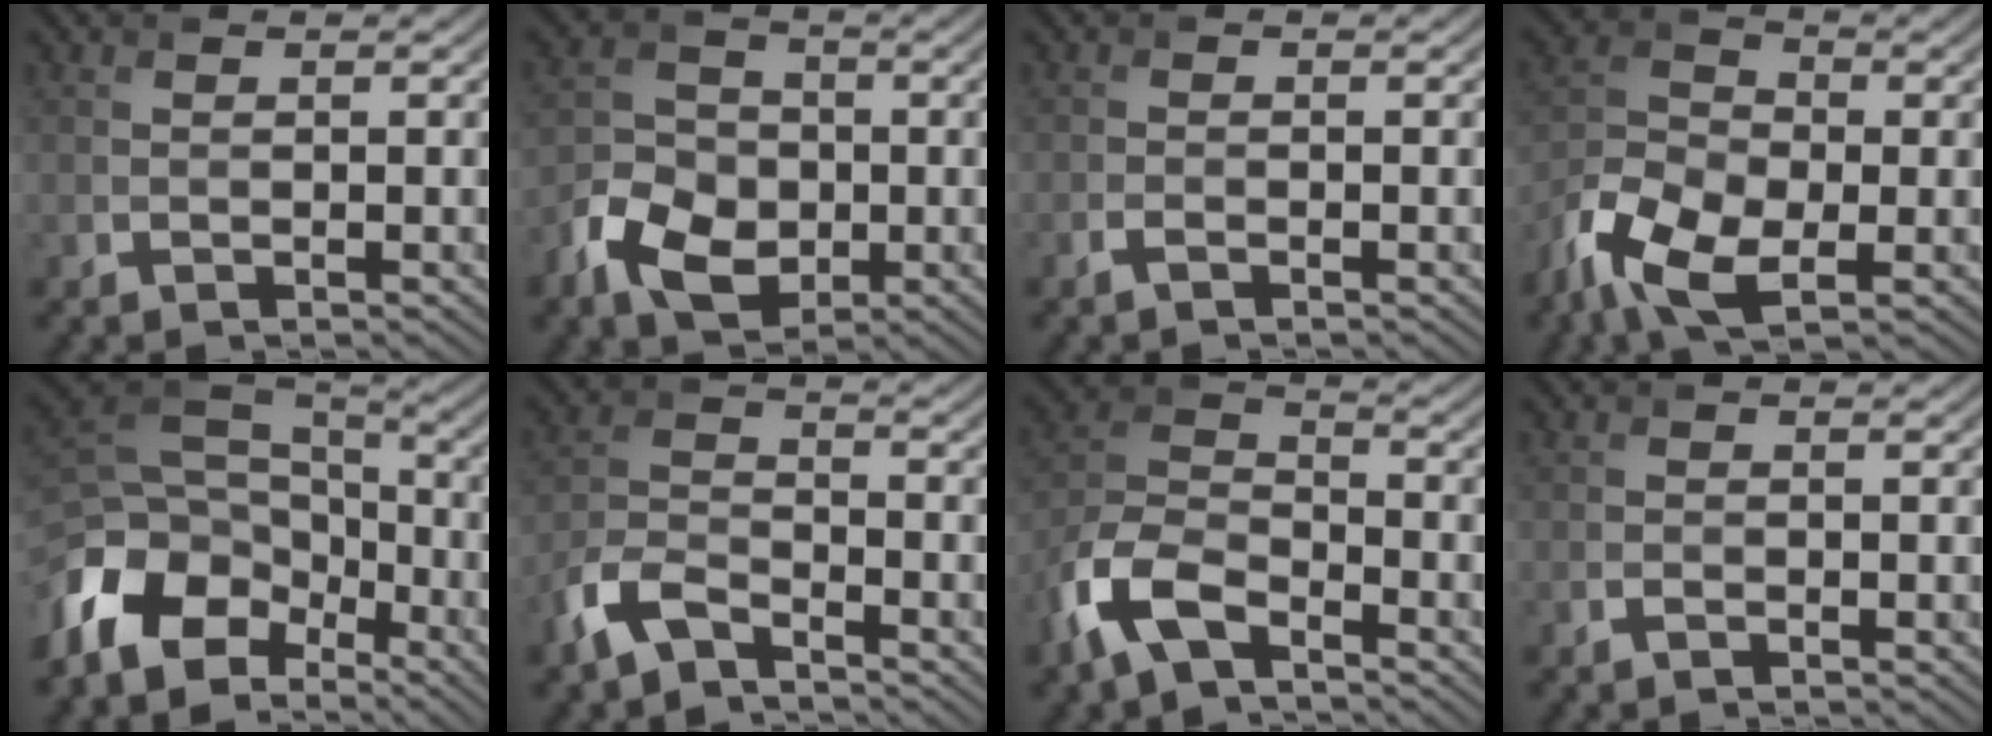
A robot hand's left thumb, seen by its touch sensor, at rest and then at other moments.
{"total": 7.6, "force": [-3.1, 5.5, 4.1], "torque": [-0.090, -0.009, -0.069]}
{"total": 1.0, "force": [-0.7, 0.3, 0.6], "torque": [-0.014, 0.000, -0.016]}
{"total": 9.4, "force": [-5.0, 4.9, 6.3], "torque": [-0.139, -0.014, -0.109]}
{"total": 14.0, "force": [-7.6, 8.8, 7.7], "torque": [-0.195, -0.033, -0.139]}
{"total": 5.7, "force": [-4.2, 2.2, 3.2], "torque": [-0.074, -0.004, -0.102]}
{"total": 9.2, "force": [-5.8, 4.1, 5.8], "torque": [-0.134, -0.005, -0.137]}
{"total": 0.7, "force": [-0.5, 0.3, 0.3], "torque": [-0.007, -0.002, -0.009]}